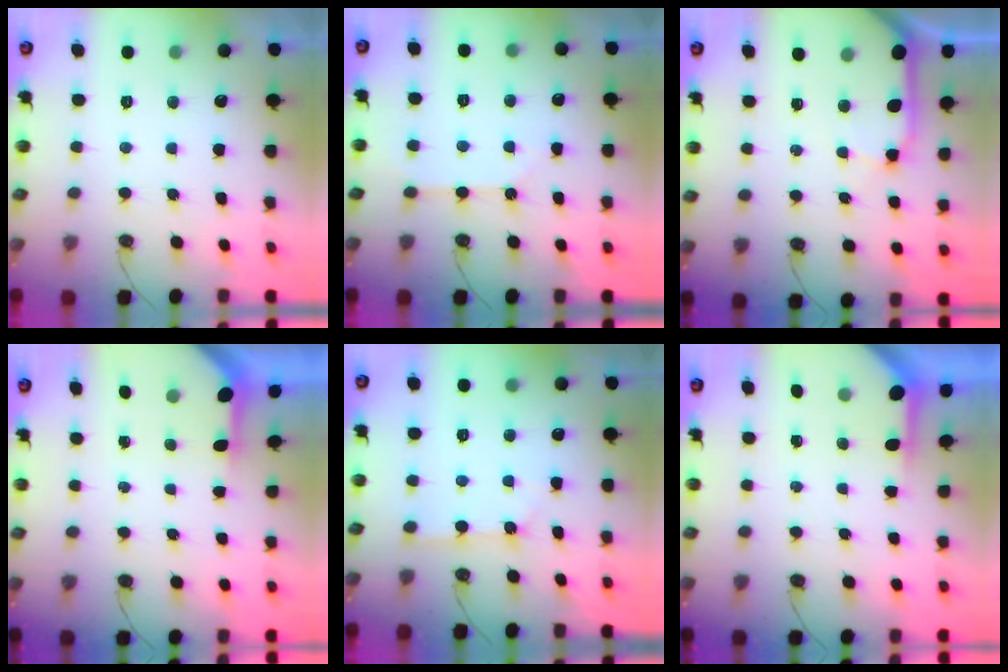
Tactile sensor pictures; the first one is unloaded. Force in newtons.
{"total": 2.1, "press": 2.1, "slide": 0.3}
{"total": 10.8, "press": 10.7, "slide": 1.4}
{"total": 3.0, "press": 3.0, "slide": 0.2}
{"total": 2.0, "press": 2.0, "slide": 0.2}
{"total": 3.5, "press": 3.4, "slide": 0.3}